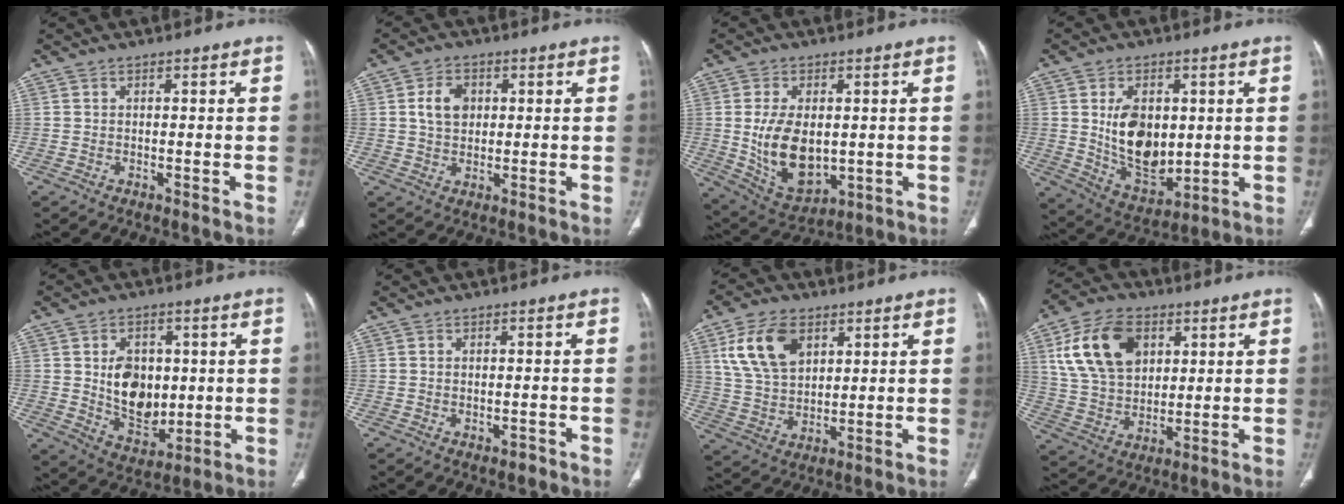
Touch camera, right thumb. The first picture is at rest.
{"total": 5.7, "force": [1.3, 4.2, 3.6], "torque": [-0.052, -0.001, 0.021]}
{"total": 13.5, "force": [0.0, 8.2, 10.7], "torque": [-0.175, -0.012, 0.027]}
{"total": 13.6, "force": [1.7, 8.6, 10.4], "torque": [-0.137, -0.022, 0.048]}
{"total": 11.6, "force": [1.1, 8.3, 8.0], "torque": [-0.087, -0.015, 0.036]}
{"total": 1.5, "force": [-0.7, 0.9, 0.9], "torque": [-0.012, 0.007, -0.006]}
{"total": 12.5, "force": [5.3, 7.8, 8.2], "torque": [-0.141, -0.012, 0.108]}
{"total": 16.2, "force": [5.8, 10.8, 10.5], "torque": [-0.173, -0.008, 0.113]}